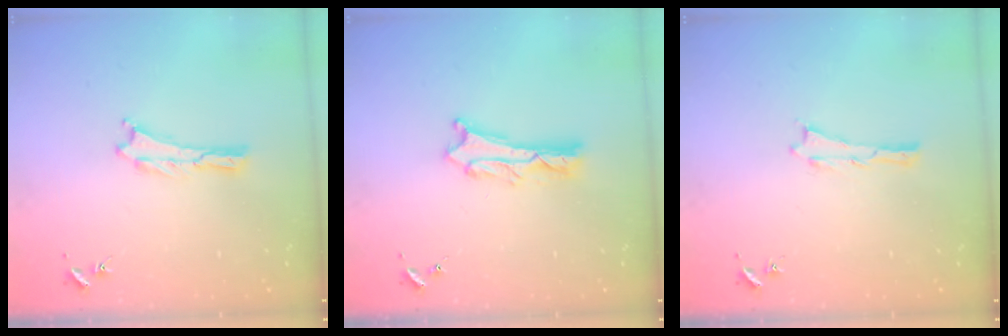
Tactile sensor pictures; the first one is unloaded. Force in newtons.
{"total": 2.6, "press": 2.6, "slide": 0.3}
{"total": 0.0}